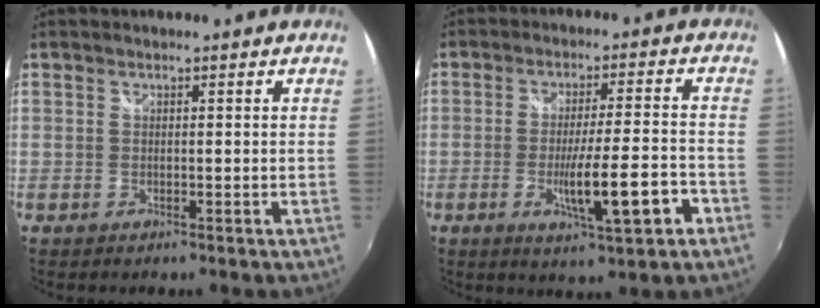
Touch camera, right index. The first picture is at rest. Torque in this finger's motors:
{"motor_torque": [1.20, 0.90, 0.27, 0.06]}